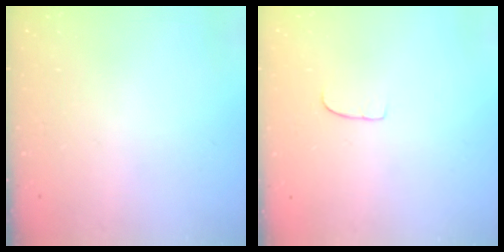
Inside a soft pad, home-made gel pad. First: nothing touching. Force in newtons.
{"total": 5.0, "press": 4.9, "slide": 0.5}